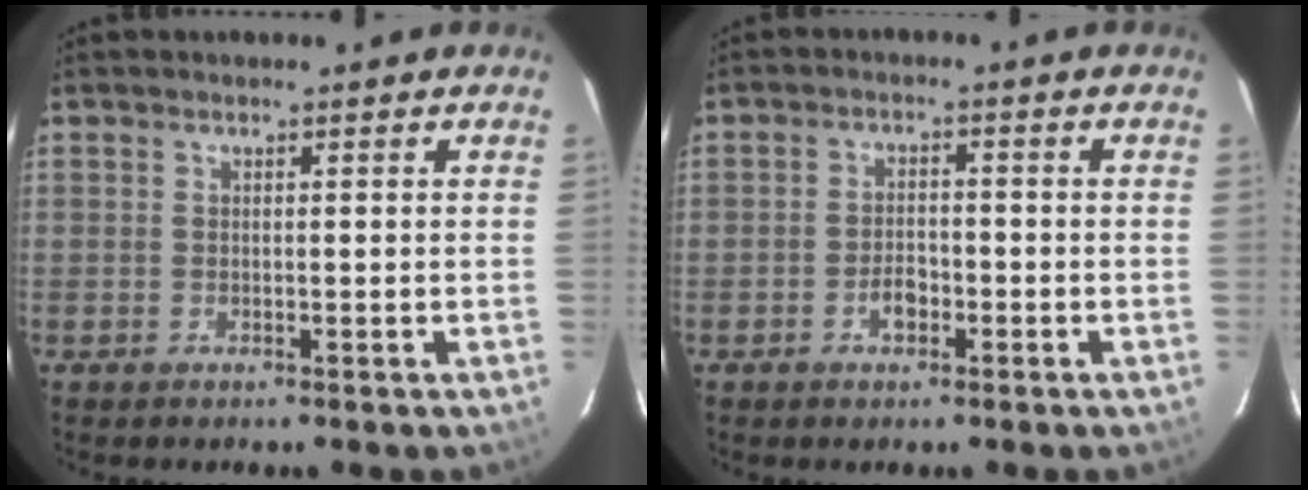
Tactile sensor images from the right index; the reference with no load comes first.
{"total": 3.4, "force": [-1.7, 2.1, 2.1], "torque": [-0.040, 0.005, -0.028]}